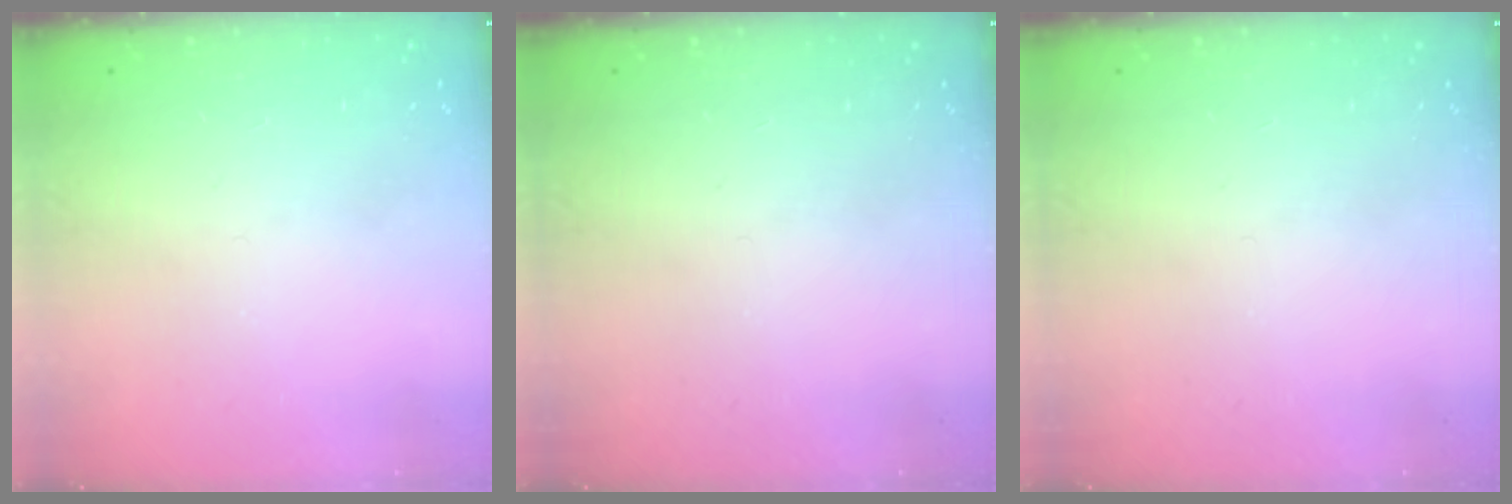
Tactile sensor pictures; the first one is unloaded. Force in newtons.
{"total": 0.0}
{"total": 0.0}